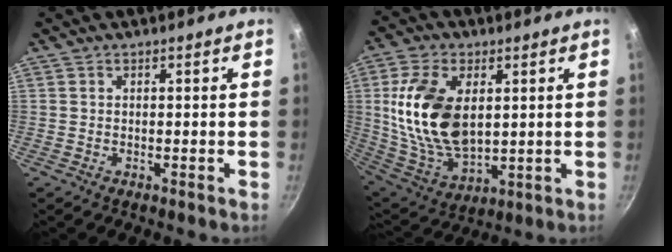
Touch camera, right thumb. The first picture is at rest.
{"total": 18.8, "force": [3.2, 11.2, 14.8], "torque": [-0.269, -0.019, 0.075]}